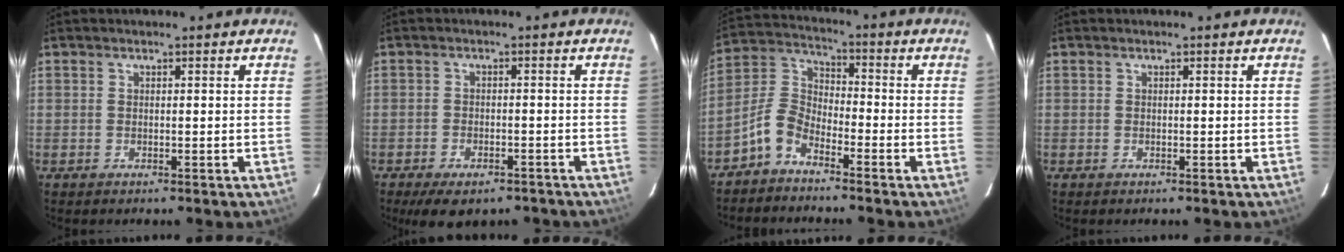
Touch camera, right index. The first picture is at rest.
{"total": 9.3, "force": [-7.0, 3.8, 4.7], "torque": [-0.102, -0.016, -0.096]}
{"total": 8.0, "force": [-5.4, 4.0, 4.2], "torque": [-0.097, 0.025, -0.120]}
{"total": 0.0}